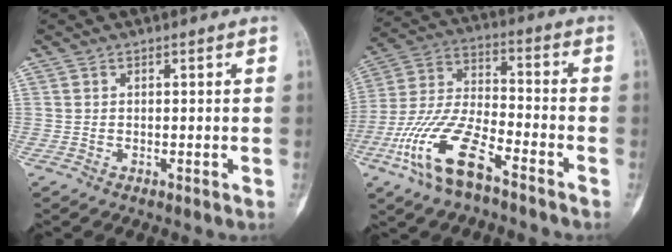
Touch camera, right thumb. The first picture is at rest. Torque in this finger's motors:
{"motor_torque": [0.59, 0.58, 0.56, -0.04, 0.19]}